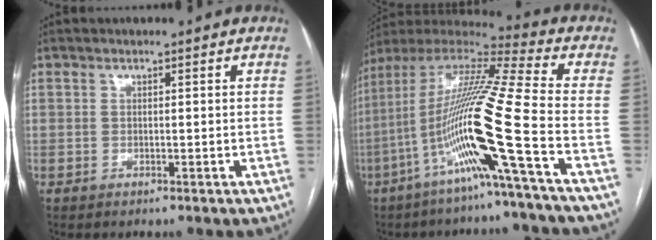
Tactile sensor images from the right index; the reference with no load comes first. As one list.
[{"total": 19.4, "force": [-7.1, -1.9, 18.0], "torque": [-0.361, -0.009, -0.145]}]